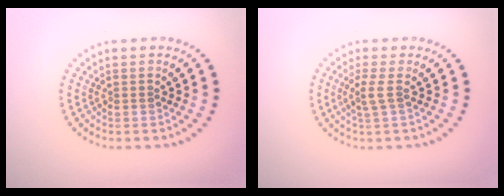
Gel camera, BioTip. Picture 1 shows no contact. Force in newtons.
{"total": 1.6, "press": 1.3, "slide": 1.0}